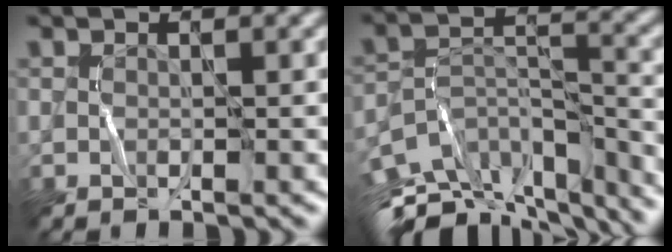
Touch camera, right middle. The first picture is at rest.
{"total": 11.8, "force": [-9.7, 3.8, 5.5], "torque": [-0.110, 0.015, -0.137]}